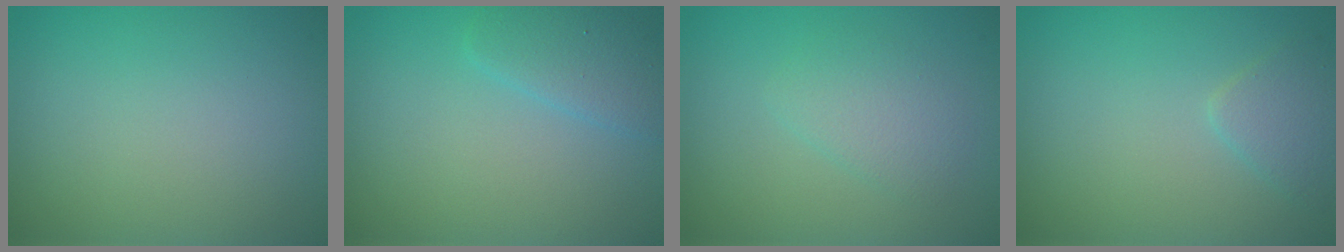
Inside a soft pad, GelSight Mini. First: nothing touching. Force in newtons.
{"total": 2.3, "press": 2.3, "slide": 0.2}
{"total": 2.0, "press": 2.0, "slide": 0.1}
{"total": 1.7, "press": 1.7, "slide": 0.1}